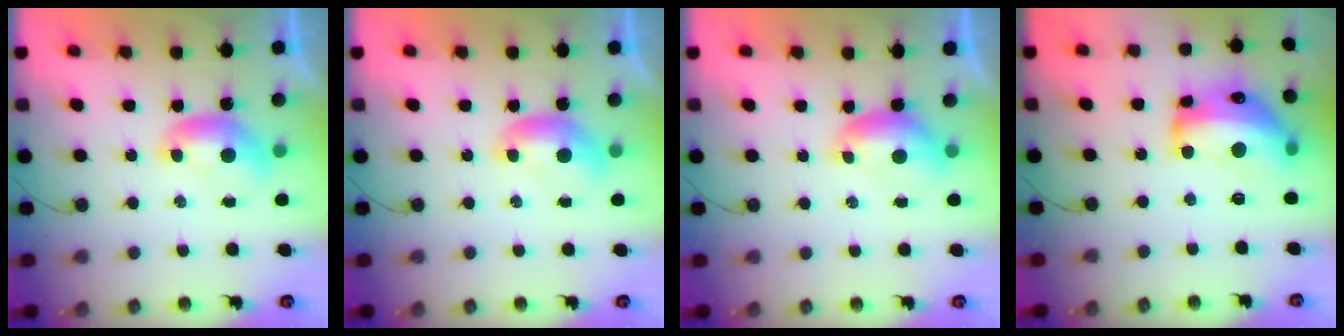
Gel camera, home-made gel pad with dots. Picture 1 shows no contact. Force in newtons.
{"total": 0.0}
{"total": 0.5, "press": 0.5, "slide": 0.2}
{"total": 14.9, "press": 14.8, "slide": 0.9}